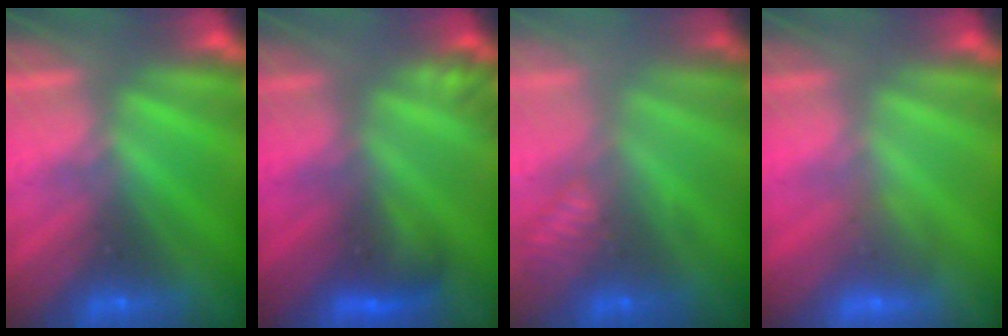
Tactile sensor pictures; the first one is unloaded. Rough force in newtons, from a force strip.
{"total": 2.9}
{"total": 2.5}
{"total": 2.9}